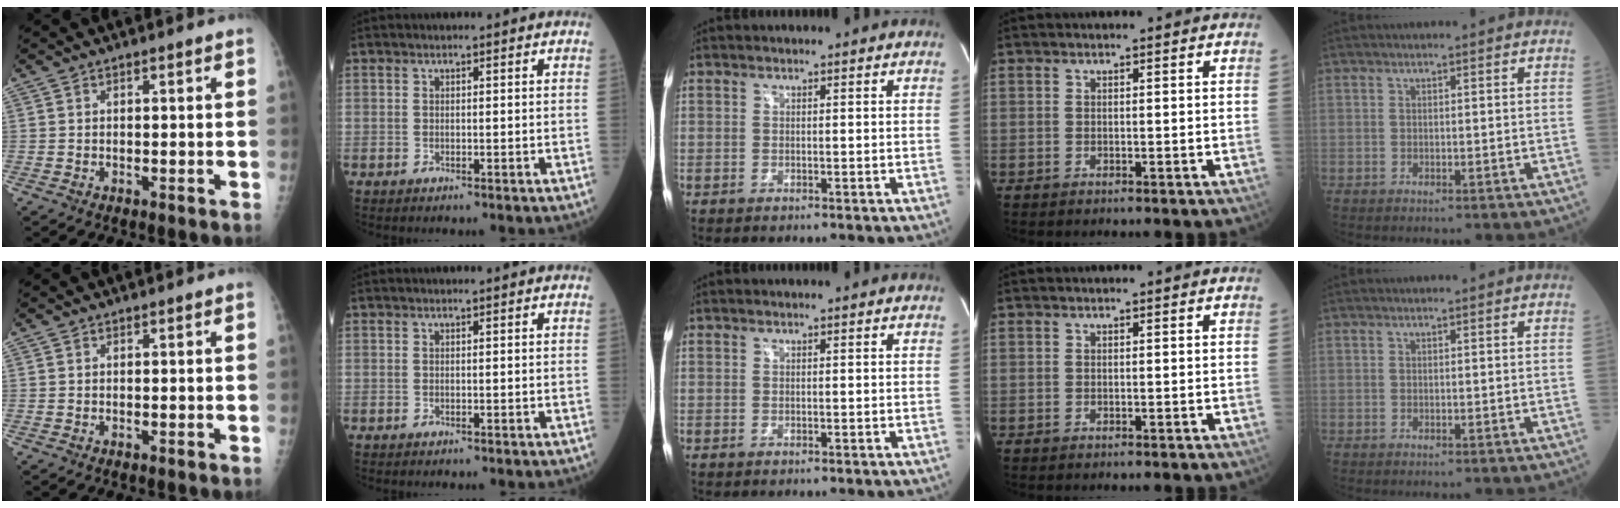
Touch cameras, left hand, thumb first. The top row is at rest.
{}